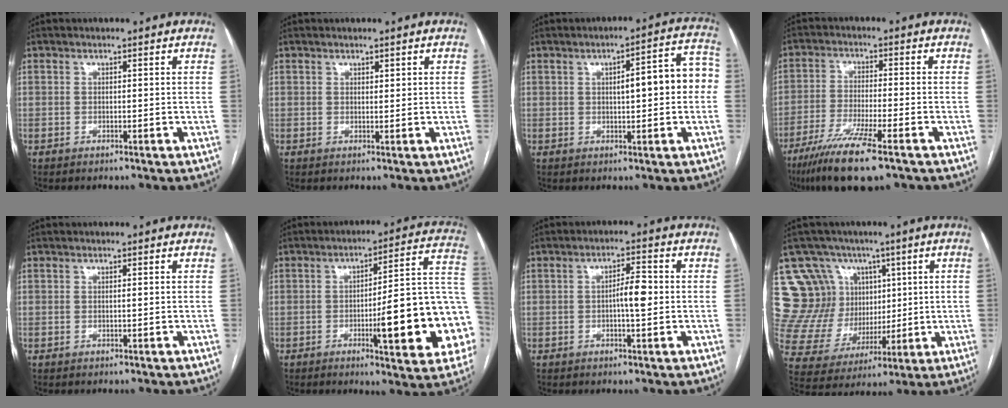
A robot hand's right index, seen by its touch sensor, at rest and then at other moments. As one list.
[{"total": 0.7, "force": [0.4, 0.3, 0.5], "torque": [-0.006, -0.002, 0.006]}, {"total": 8.8, "force": [0.4, 2.1, 8.5], "torque": [-0.108, 0.035, 0.004]}, {"total": 11.8, "force": [-7.8, 0.7, 8.9], "torque": [-0.162, -0.031, -0.131]}, {"total": 0.0}, {"total": 19.4, "force": [-4.5, 2.6, 18.7], "torque": [-0.173, 0.025, -0.054]}, {"total": 4.2, "force": [-0.3, 0.8, 4.1], "torque": [-0.068, 0.006, -0.006]}, {"total": 15.1, "force": [6.1, 13.0, 4.7], "torque": [-0.105, 0.061, 0.138]}]